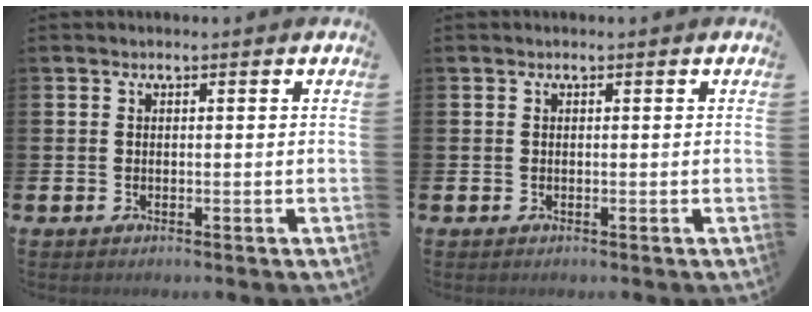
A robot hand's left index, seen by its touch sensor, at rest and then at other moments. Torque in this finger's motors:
{"motor_torque": [-0.09, -0.04, -0.01, -0.01]}